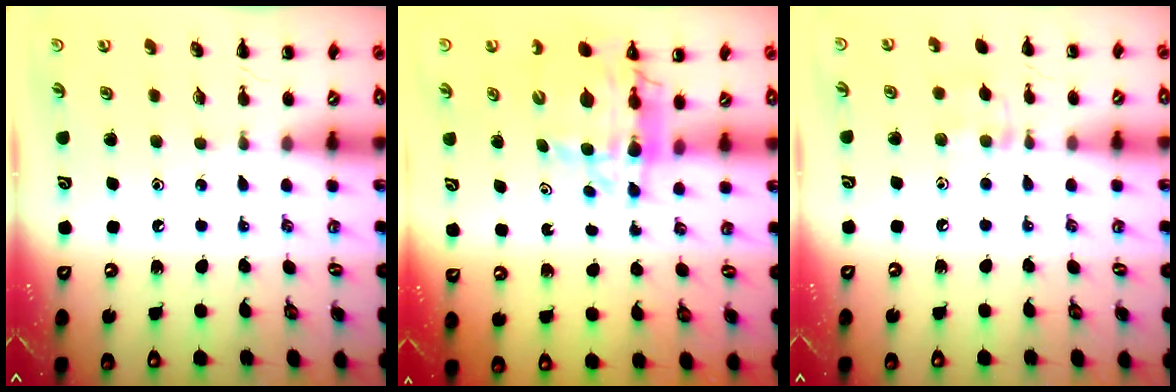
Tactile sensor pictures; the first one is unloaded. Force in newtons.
{"total": 10.7, "press": 10.0, "slide": 3.9}
{"total": 6.0, "press": 5.8, "slide": 1.7}